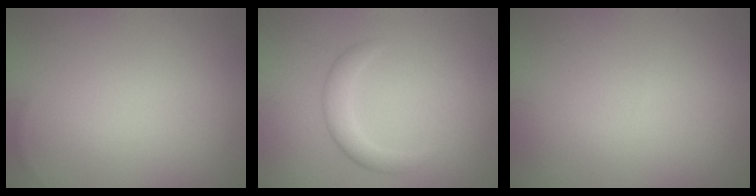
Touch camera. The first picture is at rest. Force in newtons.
{"total": 2.4, "press": 2.4, "slide": 0.2}
{"total": 0.0}